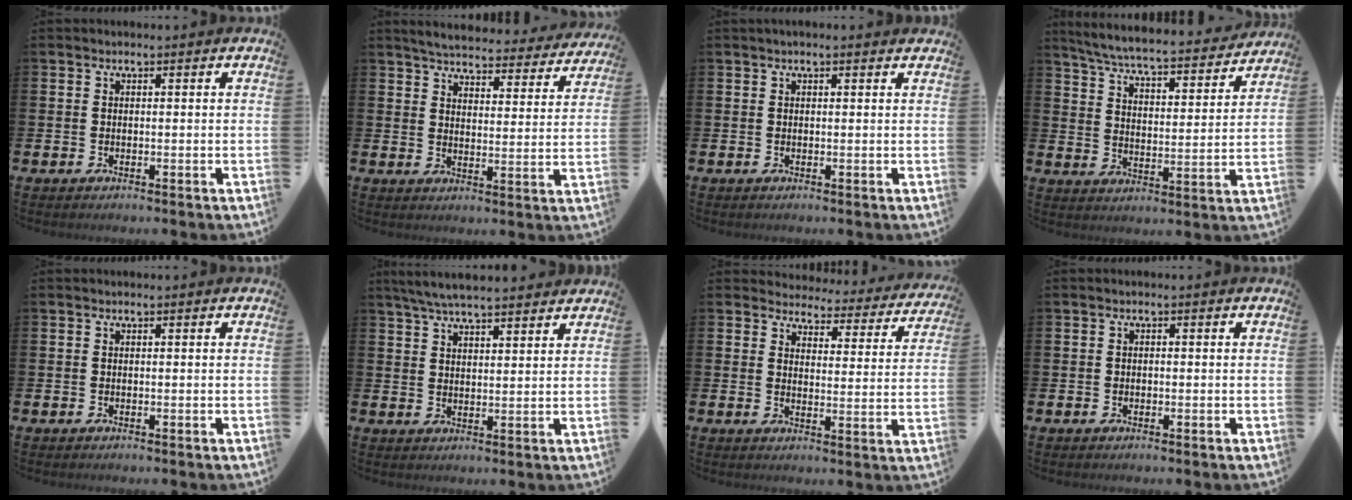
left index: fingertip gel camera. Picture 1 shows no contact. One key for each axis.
{"total": 4.8, "fx": 4.7, "fy": 0.6, "fz": 0.9, "tx": -0.034, "ty": -0.037, "tz": 0.078}
{"total": 0.7, "fx": 0.6, "fy": 0.1, "fz": 0.4, "tx": -0.001, "ty": -0.001, "tz": 0.008}
{"total": 6.1, "fx": 5.8, "fy": 0.5, "fz": 2.0, "tx": -0.070, "ty": -0.046, "tz": 0.095}
{"total": 0.0}
{"total": 5.9, "fx": 5.5, "fy": 0.7, "fz": 1.9, "tx": -0.051, "ty": -0.016, "tz": 0.101}
{"total": 4.2, "fx": 4.0, "fy": 0.9, "fz": 0.3, "tx": -0.017, "ty": -0.044, "tz": 0.063}
{"total": 0.6, "fx": -0.2, "fy": 0.5, "fz": 0.2, "tx": -0.010, "ty": 0.006, "tz": -0.005}